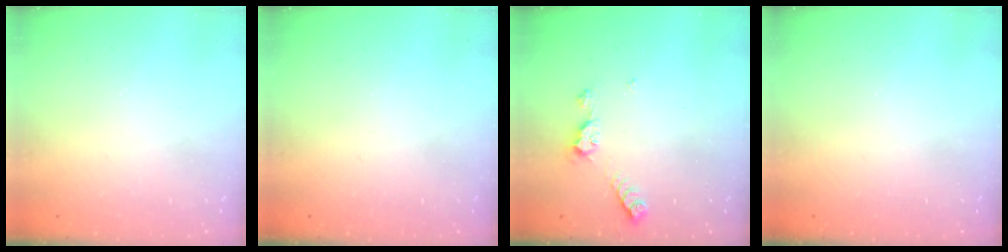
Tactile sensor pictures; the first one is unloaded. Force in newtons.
{"total": 0.0}
{"total": 5.5, "press": 5.4, "slide": 0.6}
{"total": 0.0}